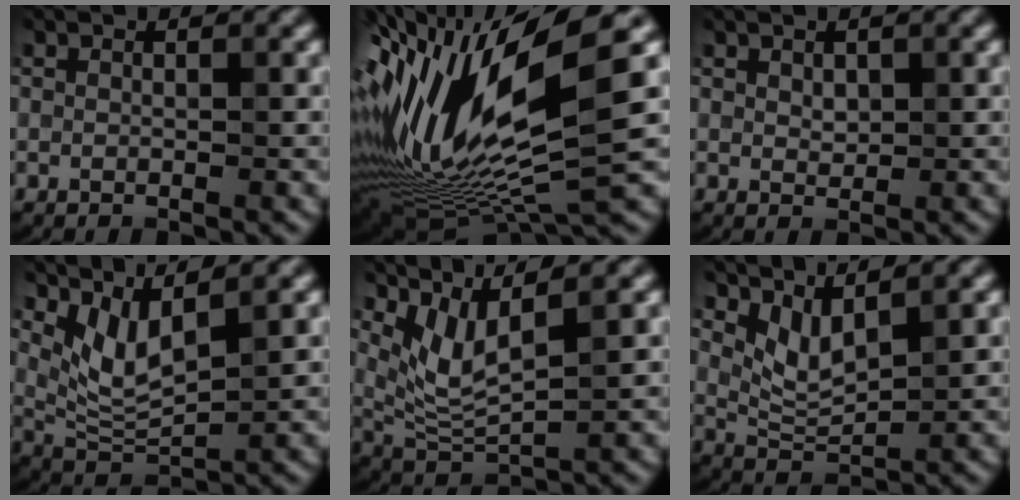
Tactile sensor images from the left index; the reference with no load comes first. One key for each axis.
{"total": 16.9, "fx": 1.7, "fy": 5.2, "fz": 16.0, "tx": -0.313, "ty": -0.001, "tz": 0.038}
{"total": 0.8, "fx": 0.2, "fy": 0.6, "fz": 0.6, "tx": -0.012, "ty": -0.003, "tz": 0.007}
{"total": 4.1, "fx": 2.3, "fy": 1.3, "fz": 3.1, "tx": -0.076, "ty": -0.016, "tz": 0.053}
{"total": 4.2, "fx": 2.4, "fy": 1.0, "fz": 3.3, "tx": -0.080, "ty": -0.009, "tz": 0.060}
{"total": 3.1, "fx": 1.8, "fy": 1.2, "fz": 2.2, "tx": -0.050, "ty": -0.012, "tz": 0.044}